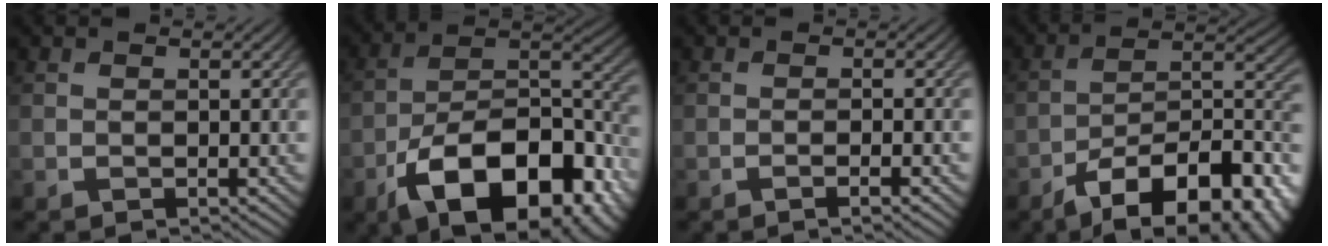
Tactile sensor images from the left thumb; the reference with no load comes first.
{"total": 19.3, "force": [-10.6, 9.3, 13.2], "torque": [-0.209, -0.033, -0.166]}
{"total": 2.2, "force": [-1.1, 0.3, 1.9], "torque": [-0.029, 0.007, -0.026]}
{"total": 17.5, "force": [-11.5, 7.0, 11.2], "torque": [-0.171, -0.018, -0.168]}